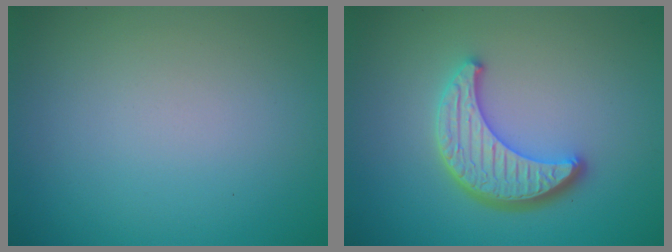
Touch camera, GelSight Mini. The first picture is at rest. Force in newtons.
{"total": 4.6, "press": 3.8, "slide": 2.6}